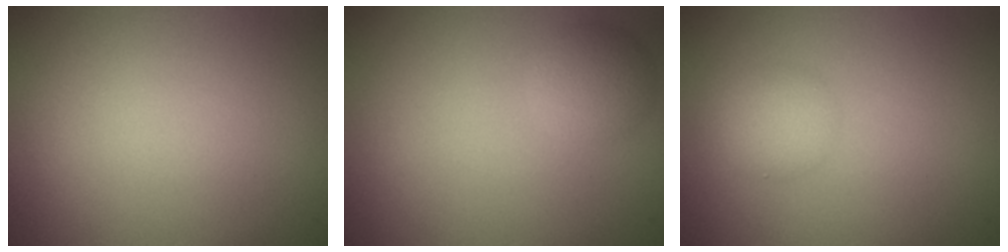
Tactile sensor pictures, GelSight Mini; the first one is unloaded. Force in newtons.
{"total": 2.2, "press": 2.2, "slide": 0.1}
{"total": 2.0, "press": 2.0, "slide": 0.1}